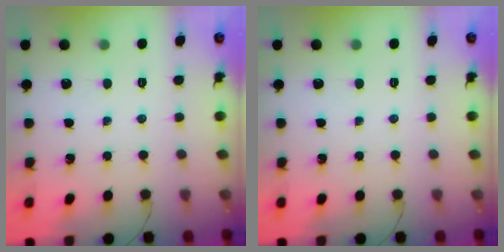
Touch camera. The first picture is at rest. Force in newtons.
{"total": 0.0}